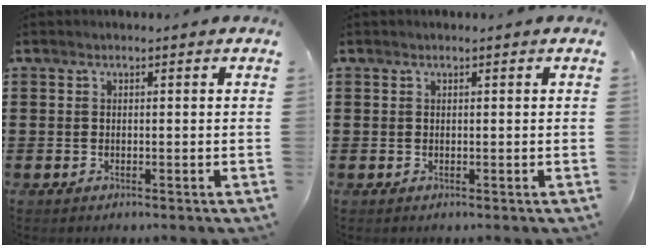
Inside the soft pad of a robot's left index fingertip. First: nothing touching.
{"total": 0.0}